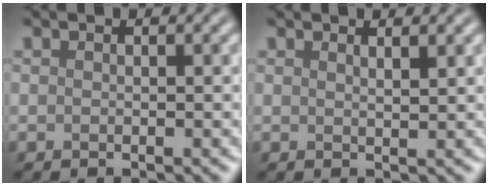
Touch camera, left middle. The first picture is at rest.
{"total": 1.2, "force": [0.9, 0.4, 0.7], "torque": [0.000, 0.002, 0.012]}